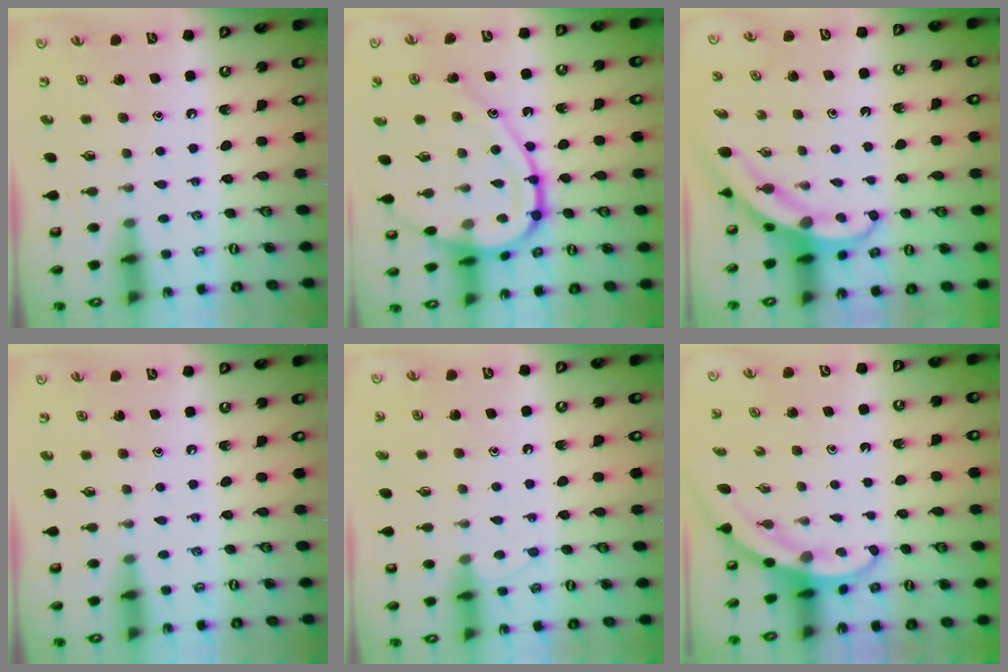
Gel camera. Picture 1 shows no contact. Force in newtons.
{"total": 15.9, "press": 15.9, "slide": 0.9}
{"total": 5.8, "press": 5.8, "slide": 0.5}
{"total": 0.0}
{"total": 5.8, "press": 5.8, "slide": 0.6}
{"total": 3.2, "press": 3.2, "slide": 0.2}